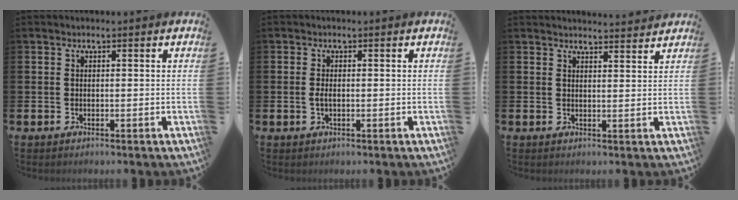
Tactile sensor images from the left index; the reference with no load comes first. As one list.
[{"total": 1.3, "force": [-0.2, 0.6, 1.2], "torque": [-0.021, 0.003, -0.006]}, {"total": 2.6, "force": [2.6, -0.1, -0.1], "torque": [0.006, -0.020, 0.045]}]